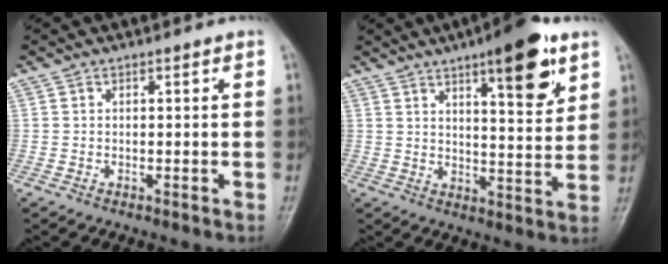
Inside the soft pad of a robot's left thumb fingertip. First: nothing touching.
{"total": 12.9, "force": [7.3, 3.6, 10.0], "torque": [-0.119, -0.038, 0.103]}